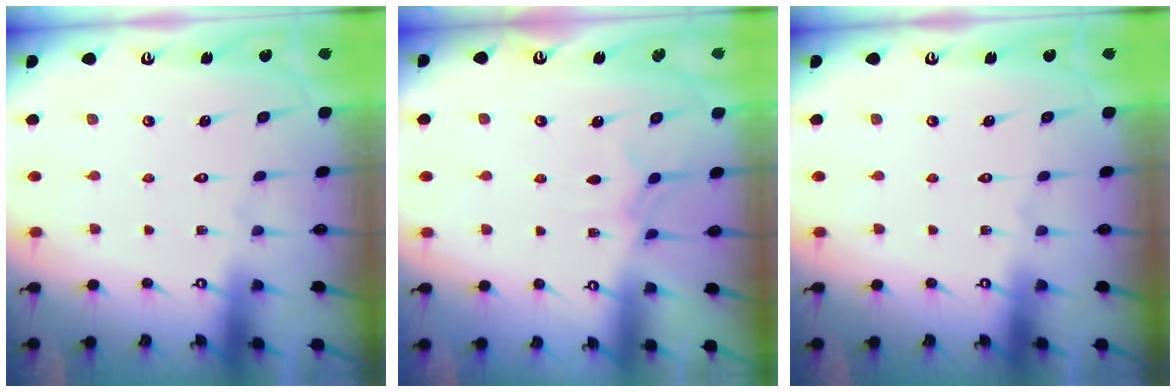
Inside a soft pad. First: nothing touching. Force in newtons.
{"total": 4.0, "press": 3.9, "slide": 0.6}
{"total": 0.0}